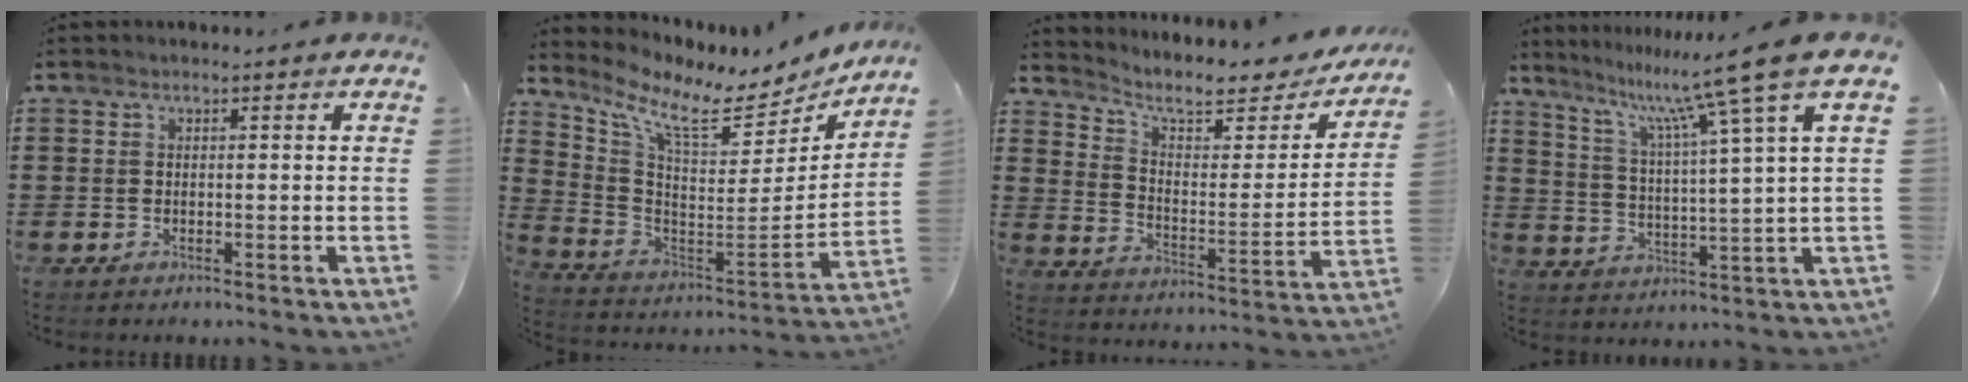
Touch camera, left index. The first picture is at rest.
{"total": 9.1, "force": [7.2, 2.4, 5.0], "torque": [-0.124, -0.055, 0.118]}
{"total": 6.5, "force": [5.2, 1.9, 3.4], "torque": [-0.084, -0.031, 0.084]}
{"total": 11.1, "force": [8.4, -1.3, 7.1], "torque": [-0.158, -0.043, 0.130]}